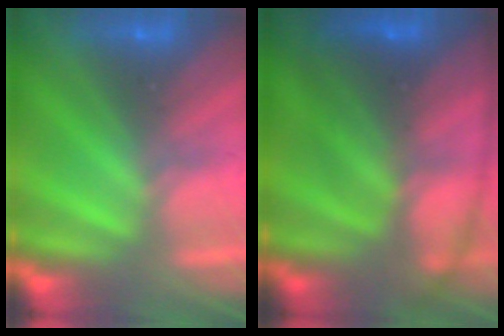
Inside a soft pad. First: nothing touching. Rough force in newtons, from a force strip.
{"total": 5.8}